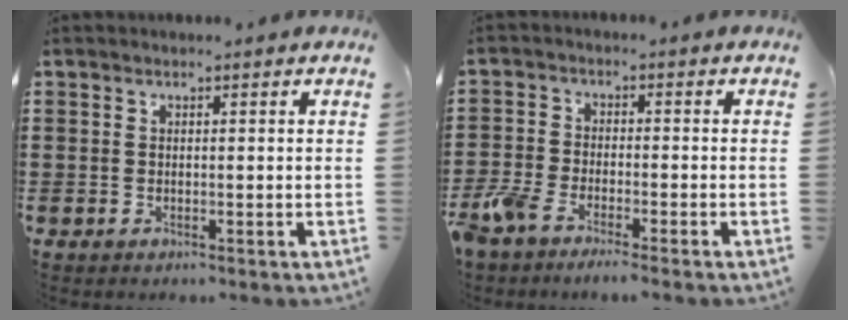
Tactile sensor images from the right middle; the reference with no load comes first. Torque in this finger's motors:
{"motor_torque": [1.14, -0.99, 0.41, 0.16]}